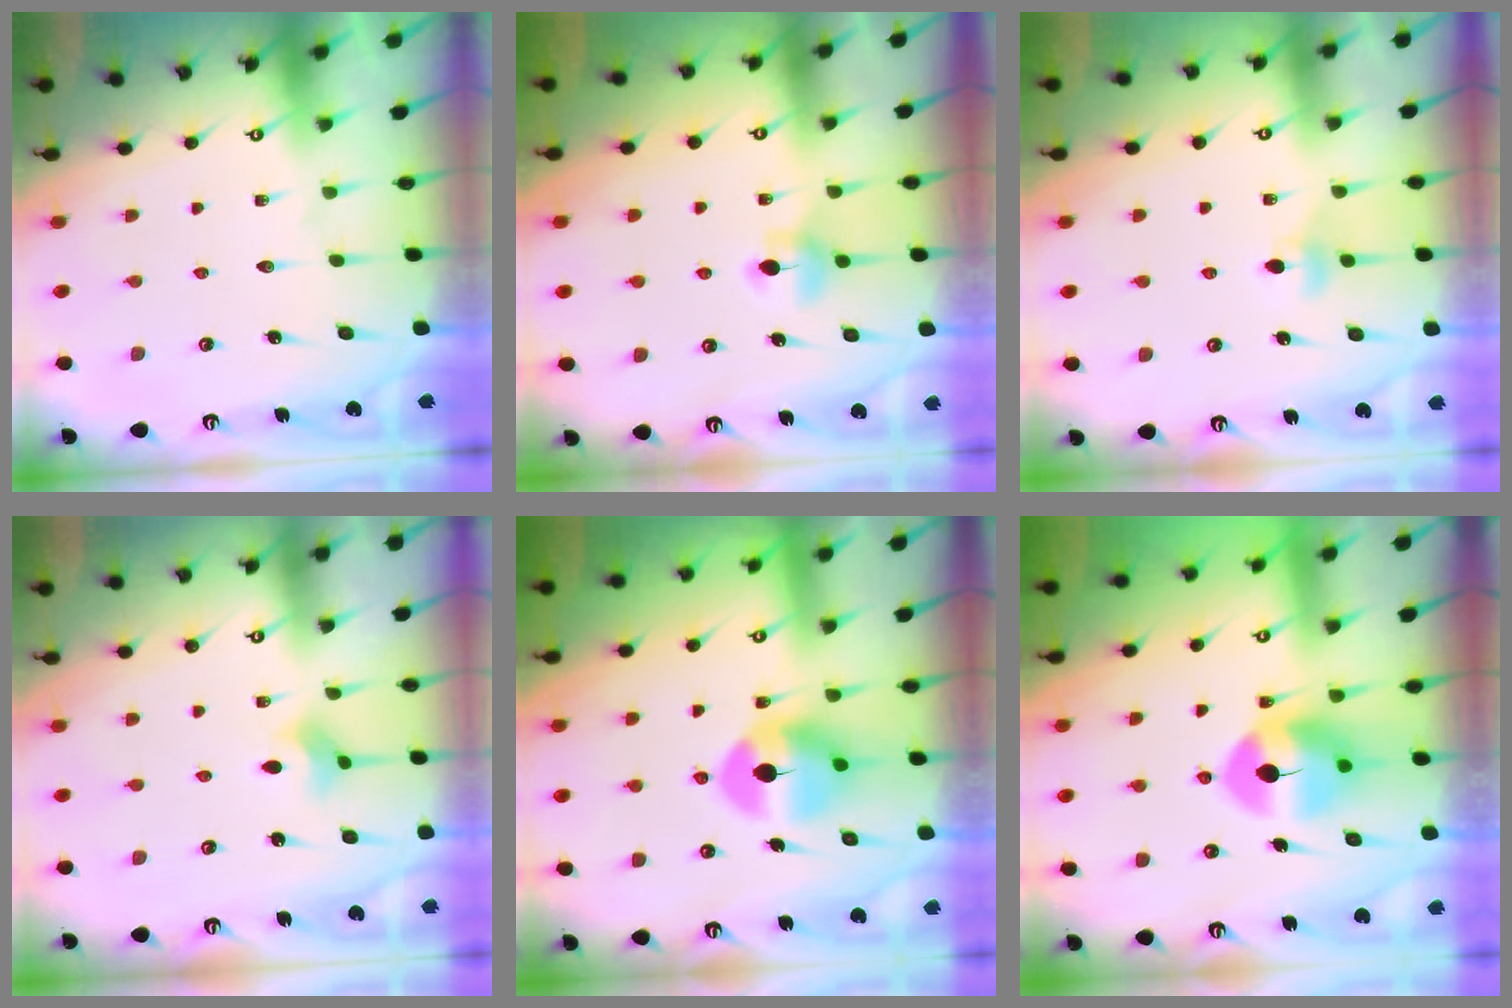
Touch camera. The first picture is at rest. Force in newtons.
{"total": 5.7, "press": 5.6, "slide": 0.6}
{"total": 5.2, "press": 5.1, "slide": 0.4}
{"total": 2.8, "press": 2.8, "slide": 0.1}
{"total": 9.3, "press": 9.3, "slide": 0.4}
{"total": 8.8, "press": 8.7, "slide": 1.2}